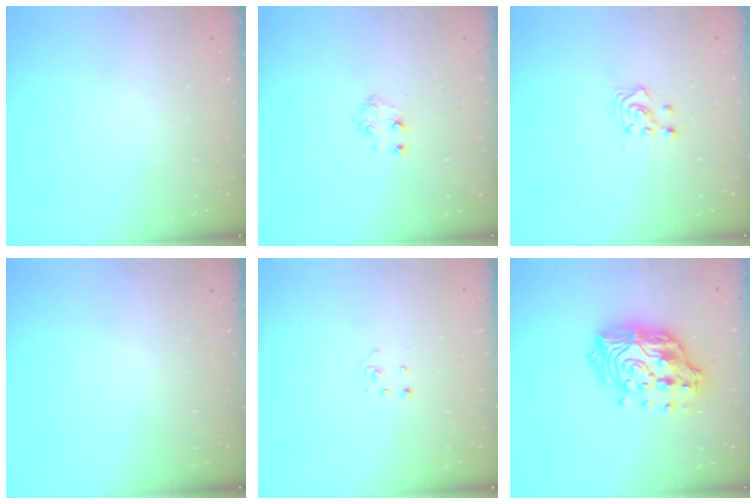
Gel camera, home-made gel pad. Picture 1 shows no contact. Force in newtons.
{"total": 4.7, "press": 4.7, "slide": 0.4}
{"total": 3.0, "press": 2.9, "slide": 0.8}
{"total": 0.0}
{"total": 1.9, "press": 1.9, "slide": 0.1}
{"total": 20.2, "press": 20.1, "slide": 2.1}